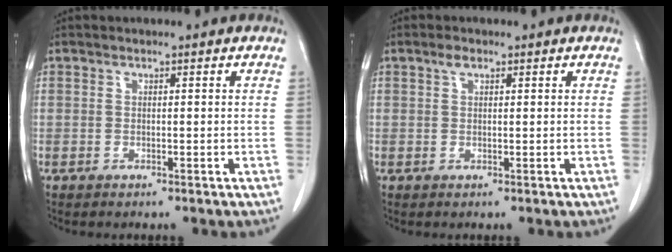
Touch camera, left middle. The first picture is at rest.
{"total": 1.3, "force": [0.8, 0.6, 0.9], "torque": [-0.018, 0.007, 0.013]}